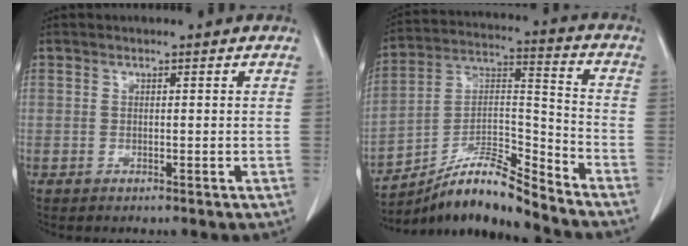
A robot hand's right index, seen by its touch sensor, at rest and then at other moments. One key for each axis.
{"total": 12.4, "fx": -11.1, "fy": 0.4, "fz": 5.4, "tx": -0.098, "ty": 0.031, "tz": -0.198}